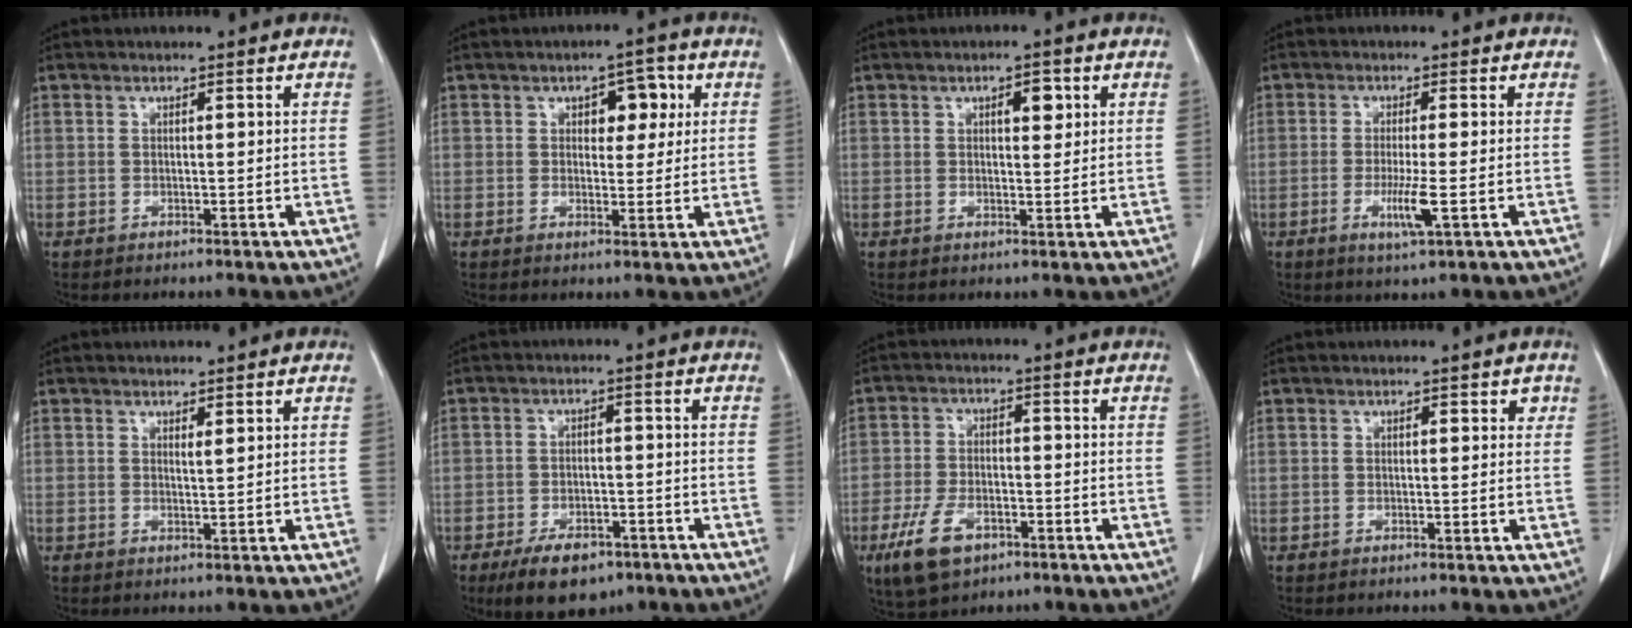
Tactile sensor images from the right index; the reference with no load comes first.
{"total": 4.6, "force": [1.5, 2.6, 3.4], "torque": [-0.041, 0.013, 0.021]}
{"total": 2.9, "force": [1.2, 1.2, 2.4], "torque": [-0.035, 0.000, 0.017]}
{"total": 4.5, "force": [-1.4, -0.2, 4.3], "torque": [-0.084, -0.012, -0.025]}
{"total": 0.7, "force": [0.5, 0.0, 0.5], "torque": [-0.009, -0.007, 0.010]}
{"total": 8.2, "force": [-5.7, 4.0, 4.4], "torque": [-0.076, -0.003, -0.088]}
{"total": 8.1, "force": [-4.4, 4.4, 5.3], "torque": [-0.115, -0.005, -0.072]}
{"total": 1.2, "force": [0.5, 0.8, 0.7], "torque": [0.000, 0.001, 0.002]}